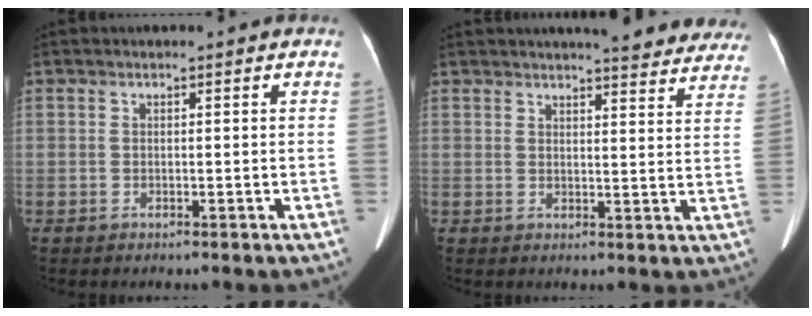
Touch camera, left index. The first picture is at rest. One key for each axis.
{"total": 15.9, "fx": 14.6, "fy": 2.7, "fz": 5.8, "tx": -0.048, "ty": -0.026, "tz": 0.150}